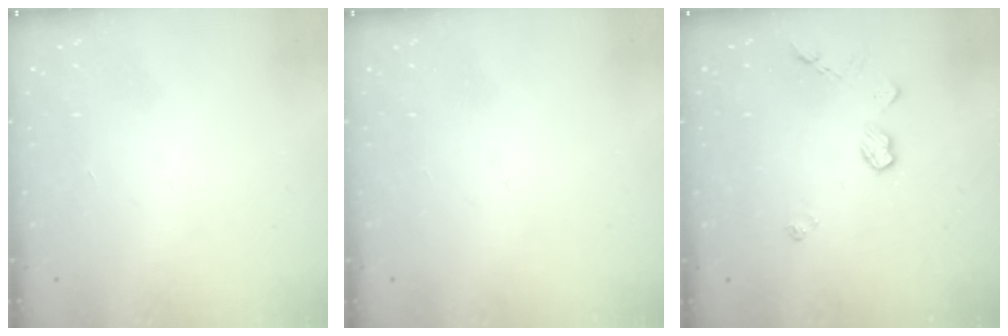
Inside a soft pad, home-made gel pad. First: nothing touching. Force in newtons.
{"total": 0.0}
{"total": 5.6, "press": 5.6, "slide": 0.4}